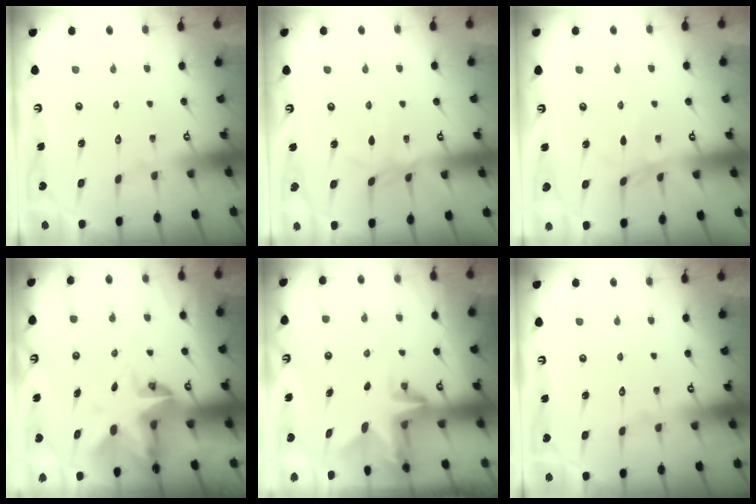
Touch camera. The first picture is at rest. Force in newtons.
{"total": 3.2, "press": 3.2, "slide": 0.2}
{"total": 1.5, "press": 1.5, "slide": 0.4}
{"total": 6.5, "press": 6.4, "slide": 0.8}
{"total": 3.1, "press": 3.1, "slide": 0.2}
{"total": 0.0}